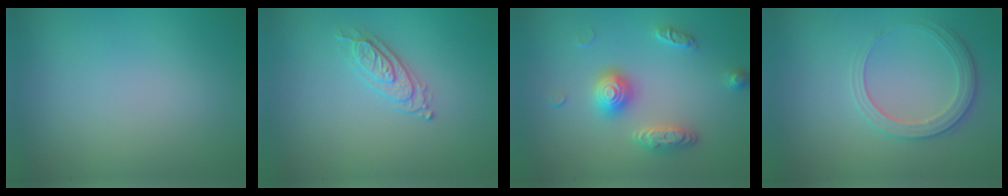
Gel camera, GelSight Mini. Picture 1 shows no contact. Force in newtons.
{"total": 2.2, "press": 2.2, "slide": 0.5}
{"total": 3.1, "press": 3.1, "slide": 0.3}
{"total": 2.7, "press": 2.5, "slide": 1.2}